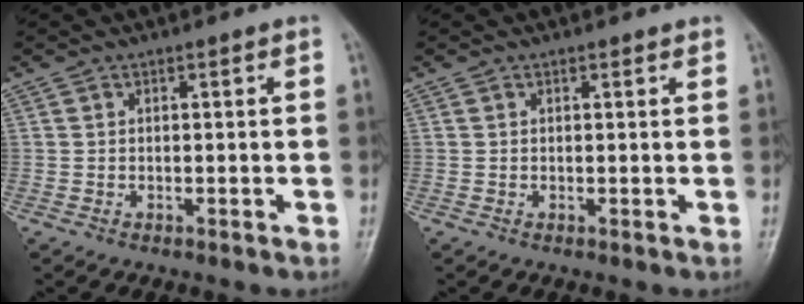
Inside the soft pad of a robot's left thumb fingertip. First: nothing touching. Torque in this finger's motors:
{"motor_torque": [-0.39, 0.09, -0.07, 0.11, 0.04]}